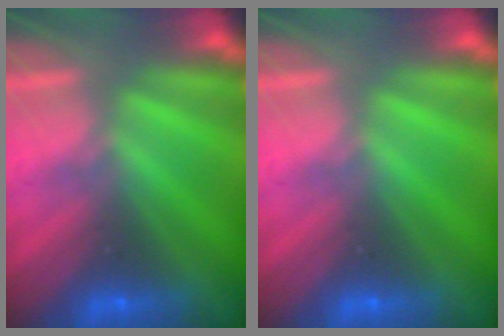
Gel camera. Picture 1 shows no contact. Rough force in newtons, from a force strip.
{"total": 0.0}